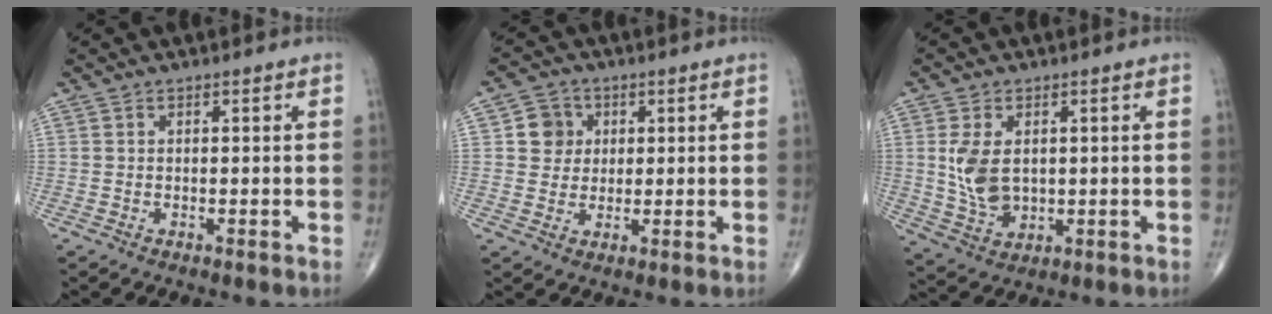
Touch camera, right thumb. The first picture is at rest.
{"total": 5.4, "force": [1.3, 5.0, 1.5], "torque": [0.004, 0.002, 0.017]}
{"total": 8.2, "force": [1.1, 5.3, 6.1], "torque": [-0.111, -0.010, 0.033]}